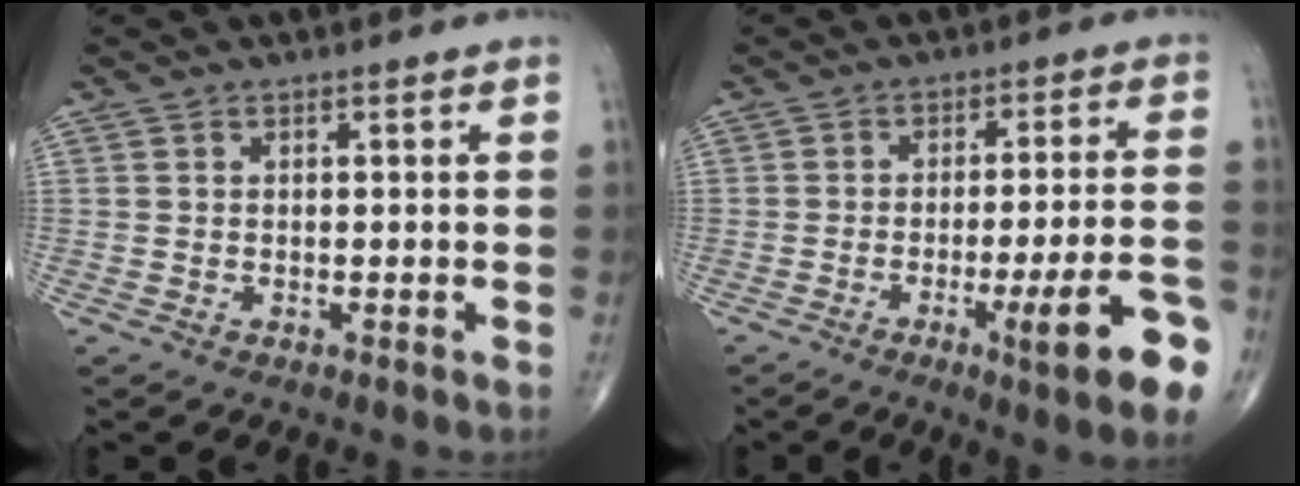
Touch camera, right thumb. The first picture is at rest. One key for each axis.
{"total": 13.4, "fx": -5.7, "fy": 1.2, "fz": 12.1, "tx": -0.172, "ty": 0.012, "tz": -0.076}